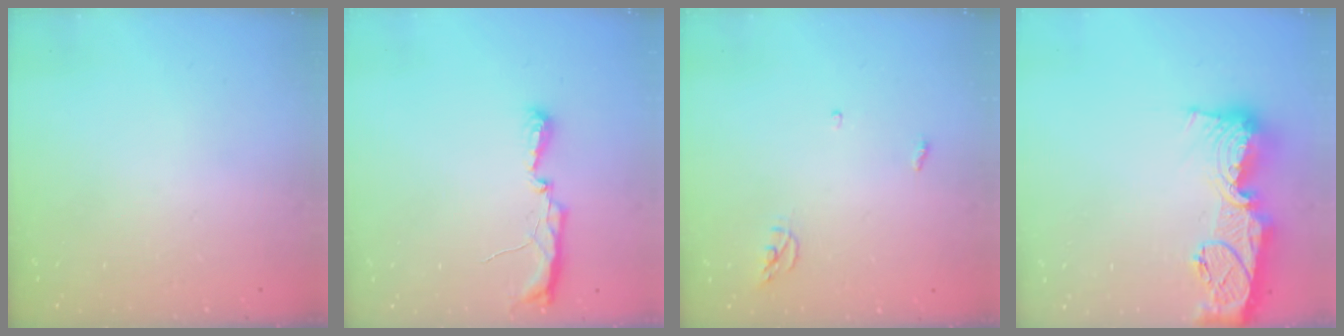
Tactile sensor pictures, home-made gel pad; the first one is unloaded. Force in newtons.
{"total": 6.4, "press": 6.3, "slide": 0.8}
{"total": 3.8, "press": 3.8, "slide": 0.3}
{"total": 18.5, "press": 18.4, "slide": 1.7}